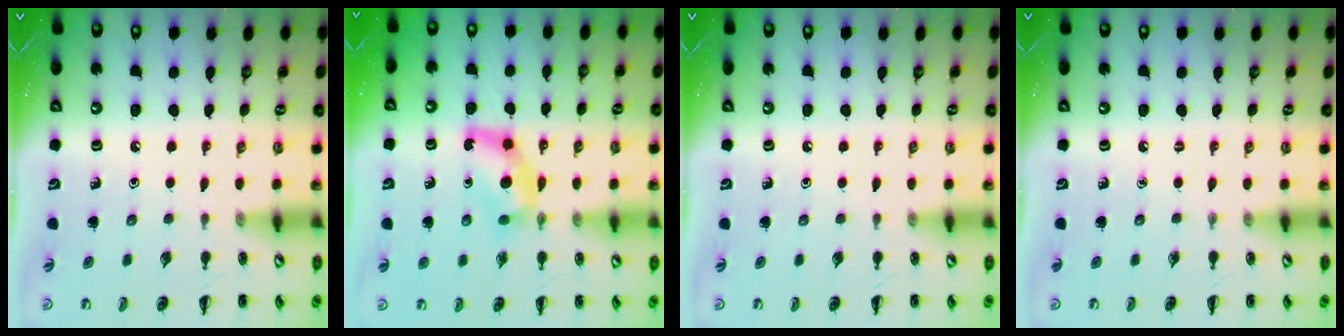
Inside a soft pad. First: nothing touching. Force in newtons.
{"total": 6.2, "press": 6.2, "slide": 0.9}
{"total": 0.0}
{"total": 0.0}